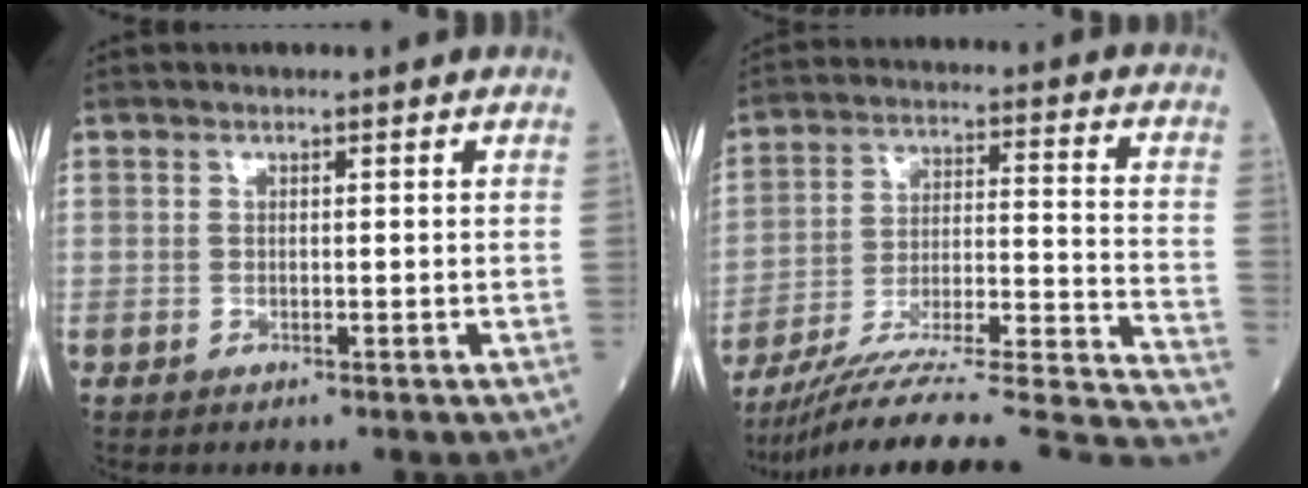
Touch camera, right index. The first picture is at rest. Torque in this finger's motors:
{"motor_torque": [0.21, -1.36, 0.58, 0.17]}